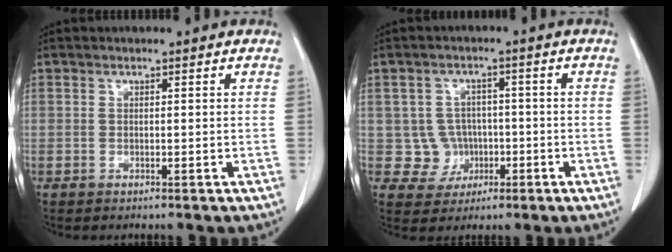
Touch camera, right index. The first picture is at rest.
{"total": 5.2, "force": [-0.7, 5.1, 0.4], "torque": [0.002, 0.011, -0.003]}